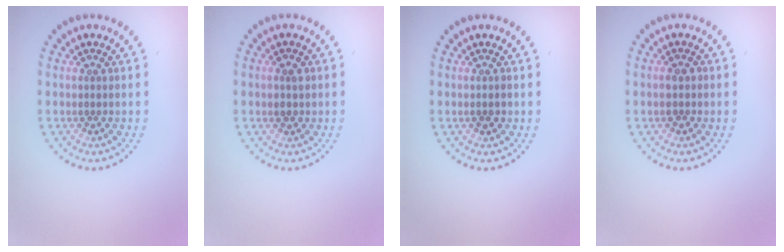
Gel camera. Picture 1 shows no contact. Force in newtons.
{"total": 1.4, "press": 1.4, "slide": 0.2}
{"total": 1.0, "press": 1.0, "slide": 0.3}
{"total": 1.5, "press": 1.4, "slide": 0.3}